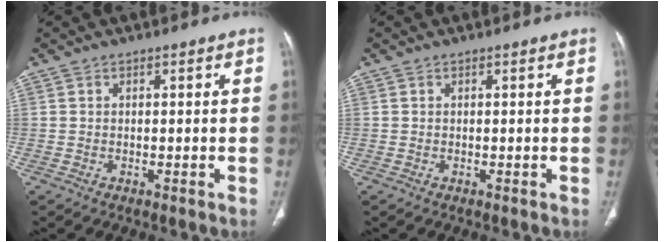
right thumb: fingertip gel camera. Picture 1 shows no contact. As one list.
[{"total": 0.0}]